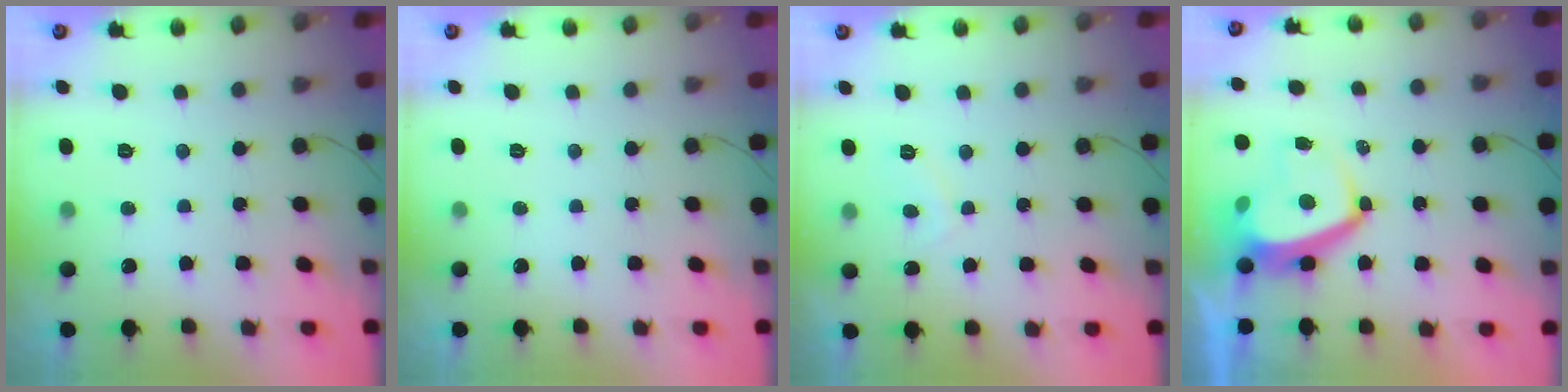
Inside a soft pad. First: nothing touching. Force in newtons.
{"total": 0.0}
{"total": 1.7, "press": 1.6, "slide": 0.6}
{"total": 7.3, "press": 7.2, "slide": 0.9}